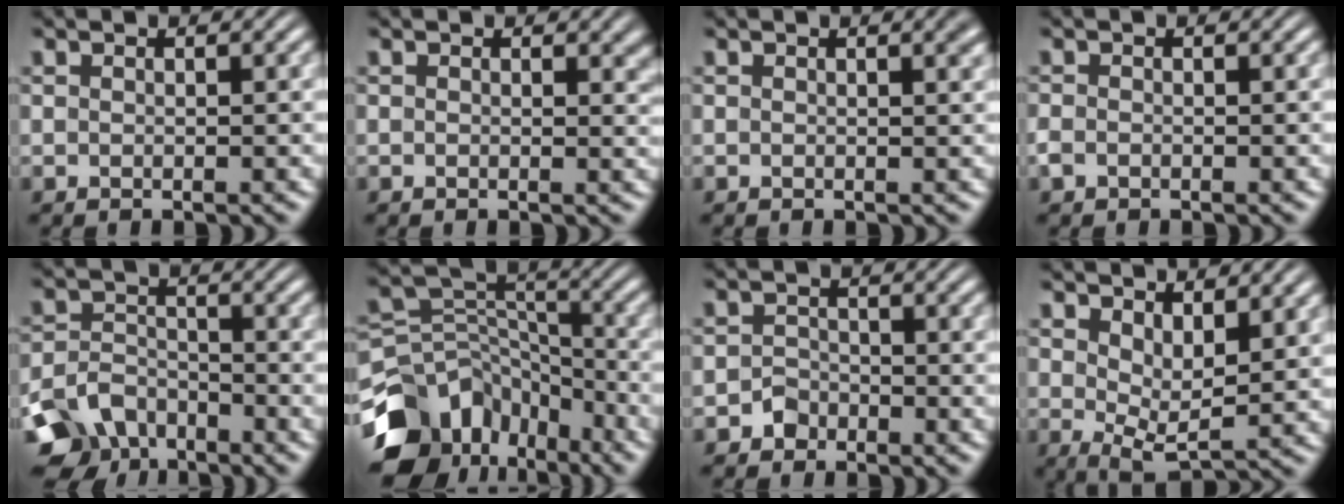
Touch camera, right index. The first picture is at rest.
{"total": 1.1, "force": [1.0, 0.4, 0.4], "torque": [-0.002, -0.003, 0.013]}
{"total": 0.9, "force": [0.3, 0.1, 0.8], "torque": [-0.005, 0.002, 0.004]}
{"total": 1.3, "force": [-0.8, 0.8, 0.4], "torque": [-0.017, -0.009, -0.013]}
{"total": 7.9, "force": [-4.8, 5.5, 3.2], "torque": [-0.056, -0.034, -0.072]}
{"total": 10.7, "force": [-4.8, 7.8, 5.5], "torque": [-0.092, -0.039, -0.073]}
{"total": 1.9, "force": [-1.6, 1.1, -0.1], "torque": [0.003, -0.005, -0.029]}
{"total": 3.9, "force": [1.5, 1.8, 3.2], "torque": [-0.045, -0.023, 0.030]}